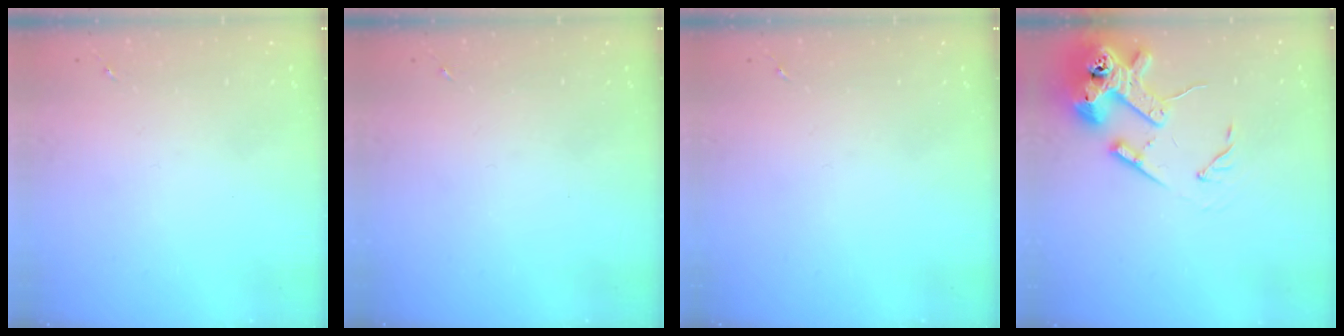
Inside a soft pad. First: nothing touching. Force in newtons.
{"total": 0.0}
{"total": 0.0}
{"total": 15.7, "press": 15.5, "slide": 2.1}